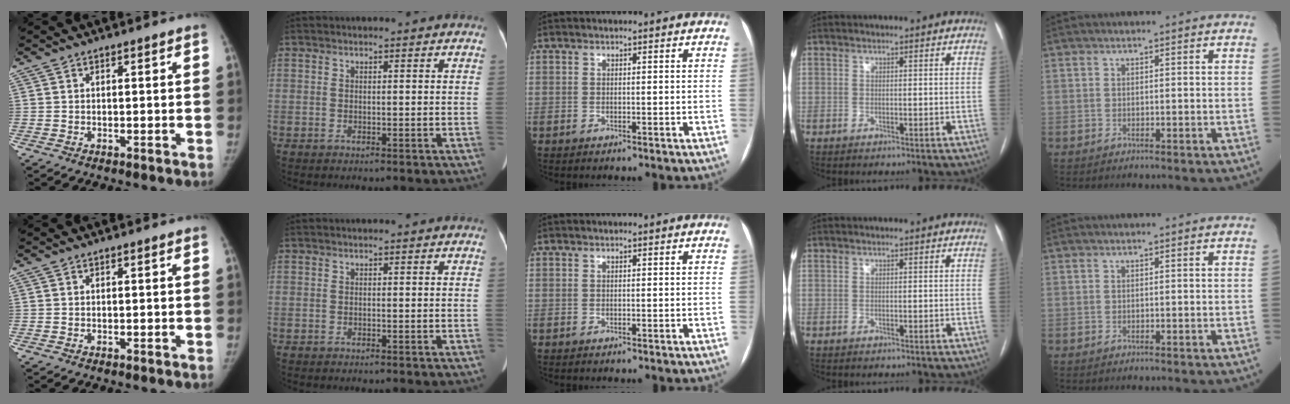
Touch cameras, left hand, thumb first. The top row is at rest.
{}